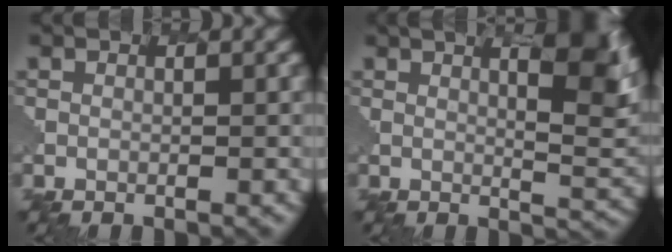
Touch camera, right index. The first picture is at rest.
{"total": 5.3, "force": [4.4, 0.9, 2.9], "torque": [-0.038, 0.025, 0.031]}